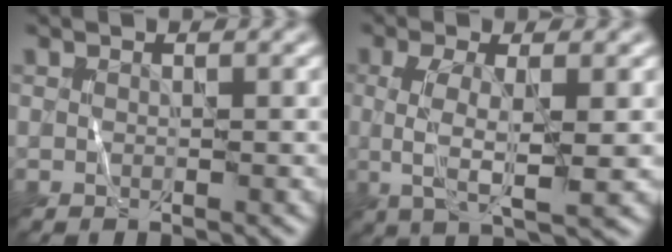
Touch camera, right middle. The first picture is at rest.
{"total": 4.4, "force": [-0.1, 1.2, 4.3], "torque": [-0.083, 0.002, 0.001]}